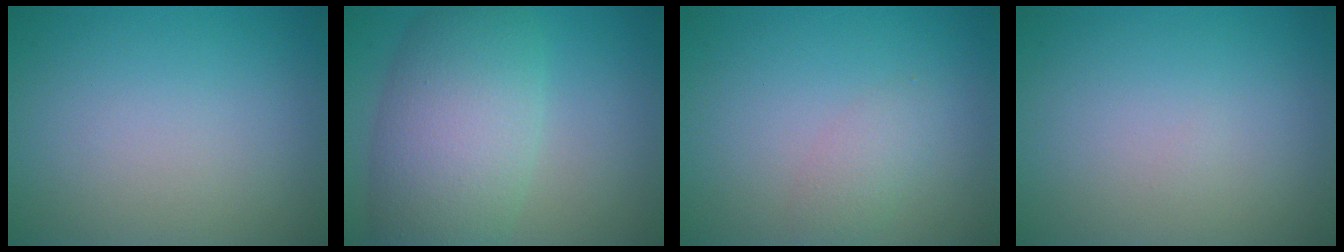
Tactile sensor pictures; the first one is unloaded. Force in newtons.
{"total": 8.8, "press": 8.8, "slide": 0.5}
{"total": 1.5, "press": 1.5, "slide": 0.1}
{"total": 0.0}